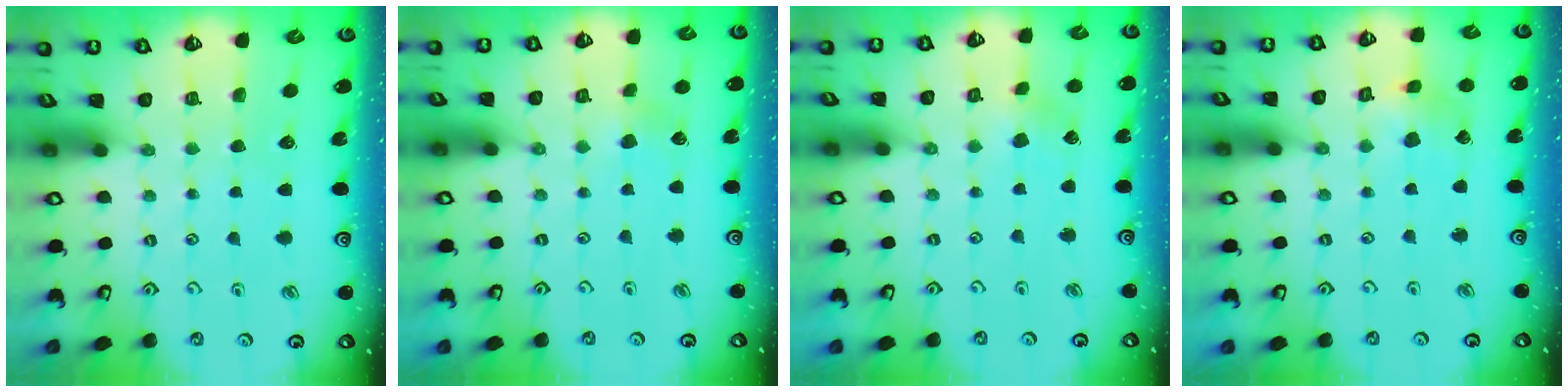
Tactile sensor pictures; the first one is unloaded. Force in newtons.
{"total": 1.3, "press": 1.3, "slide": 0.2}
{"total": 2.4, "press": 2.4, "slide": 0.6}
{"total": 3.6, "press": 3.6, "slide": 0.4}